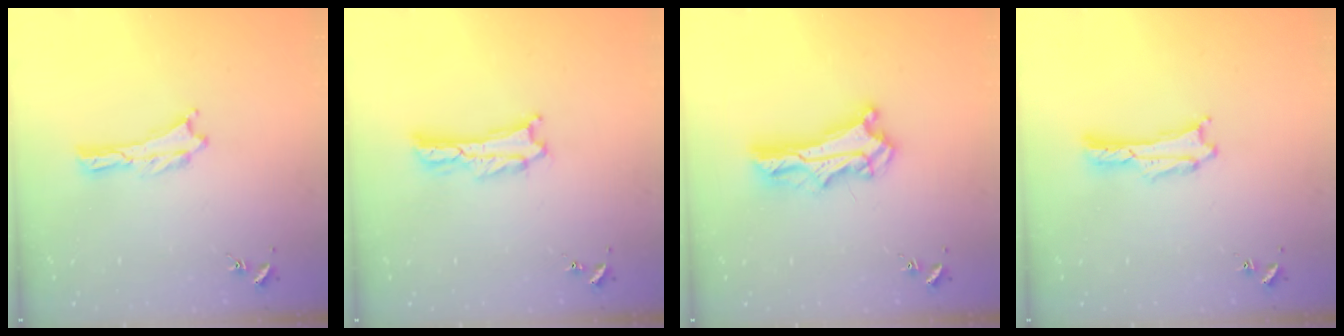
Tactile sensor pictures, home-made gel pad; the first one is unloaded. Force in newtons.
{"total": 1.8, "press": 1.8, "slide": 0.2}
{"total": 8.4, "press": 8.3, "slide": 0.7}
{"total": 1.5, "press": 1.4, "slide": 0.2}